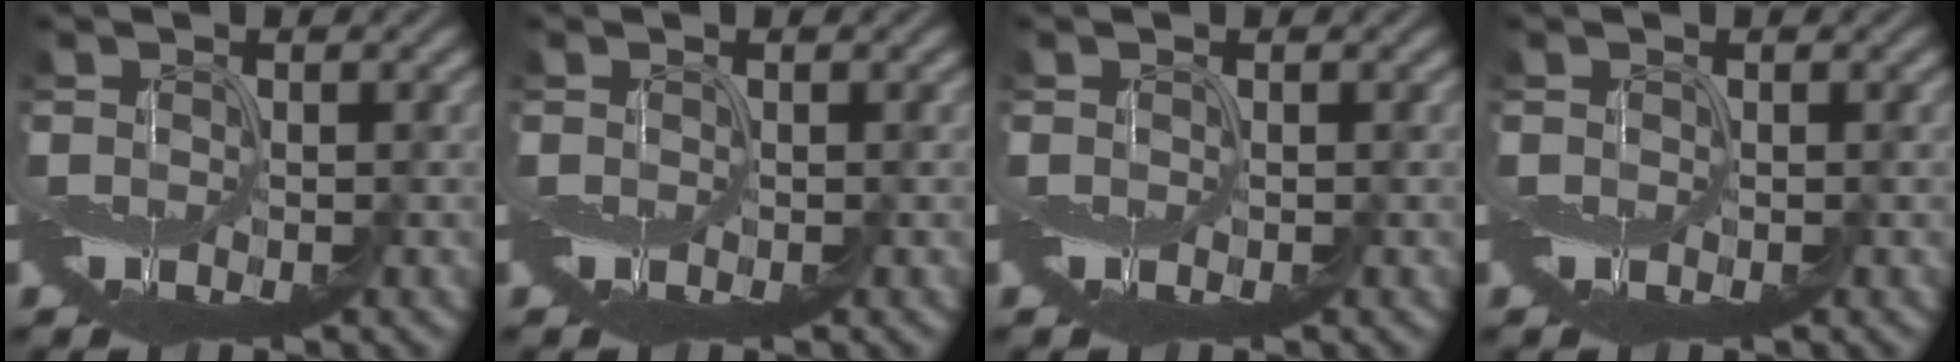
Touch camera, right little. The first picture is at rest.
{"total": 0.0}
{"total": 0.0}
{"total": 0.0}